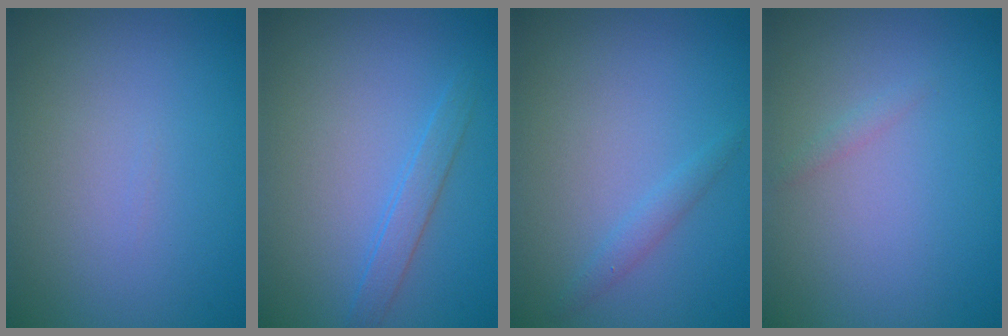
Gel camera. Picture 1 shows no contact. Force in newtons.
{"total": 1.7, "press": 1.7, "slide": 0.1}
{"total": 1.1, "press": 1.1, "slide": 0.0}
{"total": 0.7, "press": 0.7, "slide": 0.0}